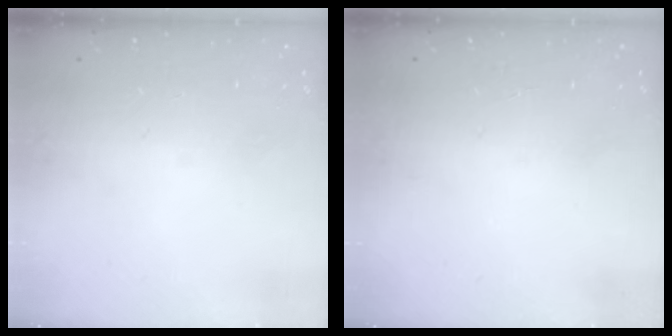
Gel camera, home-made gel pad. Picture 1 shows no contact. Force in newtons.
{"total": 1.8, "press": 1.8, "slide": 0.2}